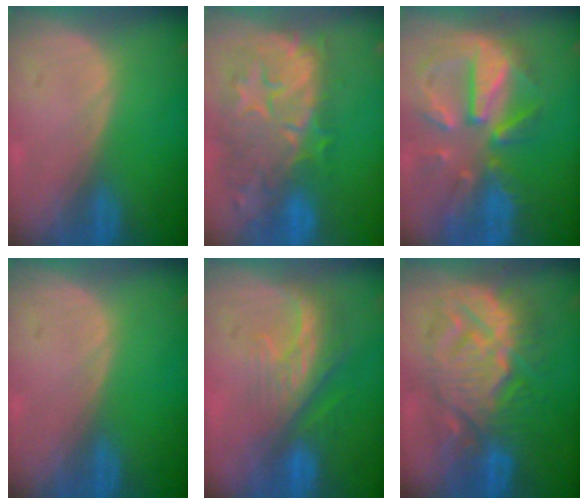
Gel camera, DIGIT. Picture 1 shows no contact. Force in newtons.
{"total": 12.4, "press": 11.2, "slide": 5.3}
{"total": 11.3, "press": 9.9, "slide": 5.4}
{"total": 0.0}
{"total": 8.3, "press": 7.5, "slide": 3.5}
{"total": 11.5, "press": 11.5, "slide": 1.0}